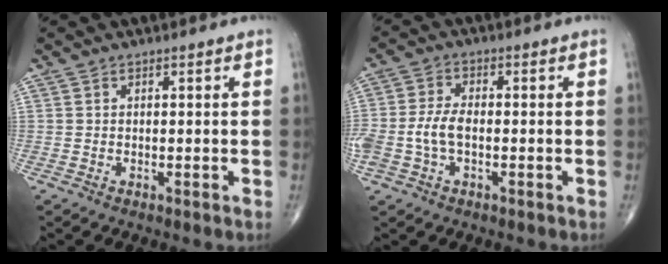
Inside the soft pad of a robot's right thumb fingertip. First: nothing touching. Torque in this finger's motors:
{"motor_torque": [1.26, 1.10, 0.84, -0.41, 0.06]}